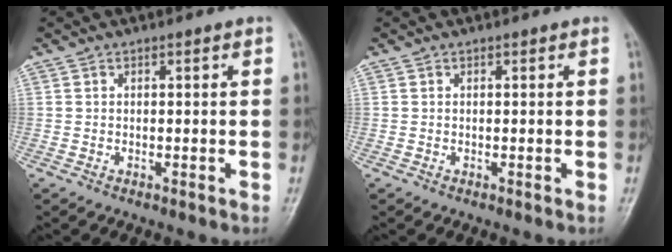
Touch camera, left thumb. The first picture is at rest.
{"total": 0.0}